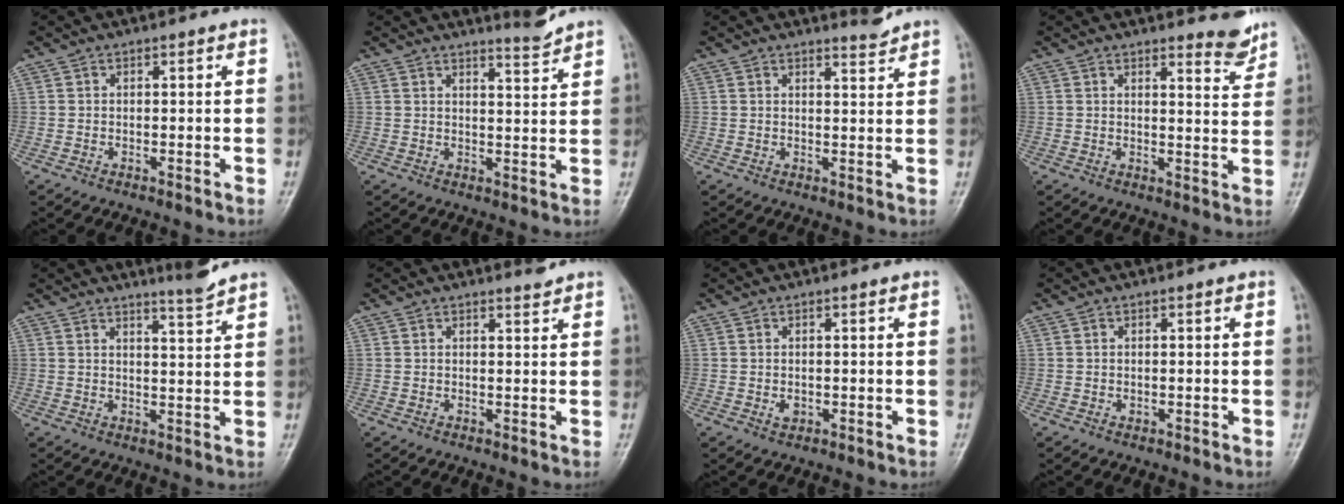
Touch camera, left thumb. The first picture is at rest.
{"total": 3.4, "force": [3.3, -0.3, 0.8], "torque": [-0.008, -0.038, 0.055]}
{"total": 2.4, "force": [2.4, 0.0, 0.4], "torque": [0.000, -0.026, 0.038]}
{"total": 4.6, "force": [4.2, 1.1, 1.6], "torque": [-0.007, -0.042, 0.050]}
{"total": 4.2, "force": [3.8, -0.2, 1.8], "torque": [-0.025, -0.038, 0.062]}
{"total": 1.5, "force": [1.4, 0.1, 0.4], "torque": [-0.002, -0.014, 0.022]}
{"total": 1.5, "force": [-0.1, 1.1, 1.0], "torque": [-0.007, -0.001, 0.004]}
{"total": 0.5, "force": [0.0, 0.4, 0.3], "torque": [0.001, 0.000, 0.004]}